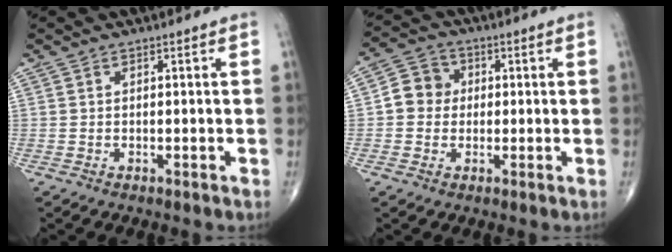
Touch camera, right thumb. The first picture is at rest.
{"total": 6.2, "force": [0.2, 5.7, 2.4], "torque": [-0.021, 0.014, -0.009]}